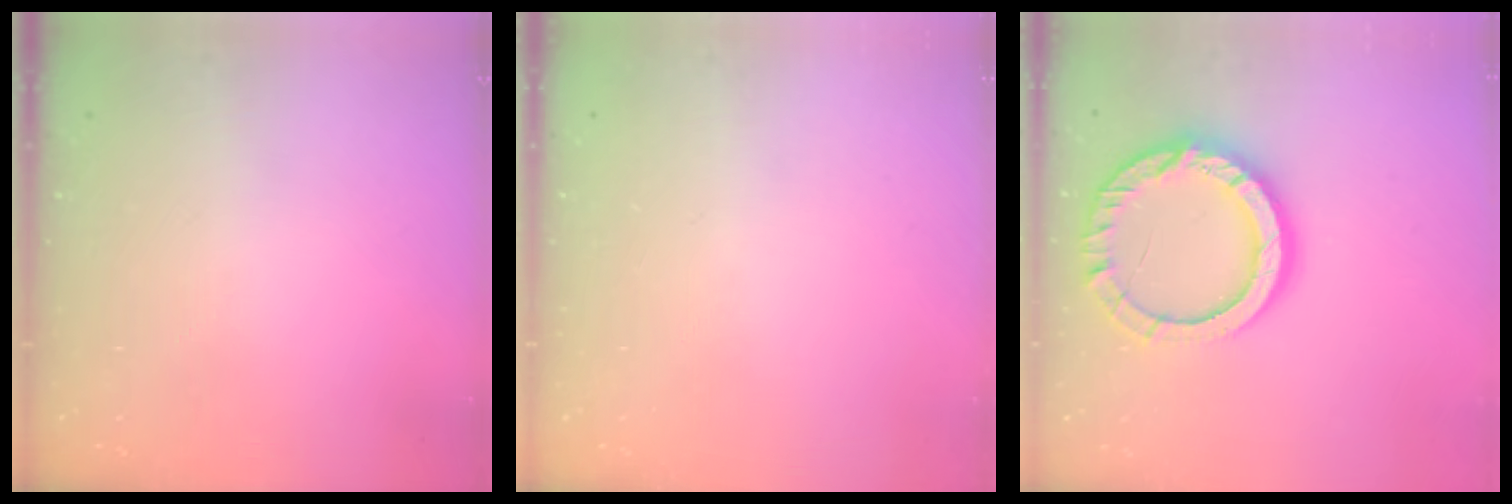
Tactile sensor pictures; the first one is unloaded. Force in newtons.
{"total": 0.0}
{"total": 14.7, "press": 14.7, "slide": 1.0}